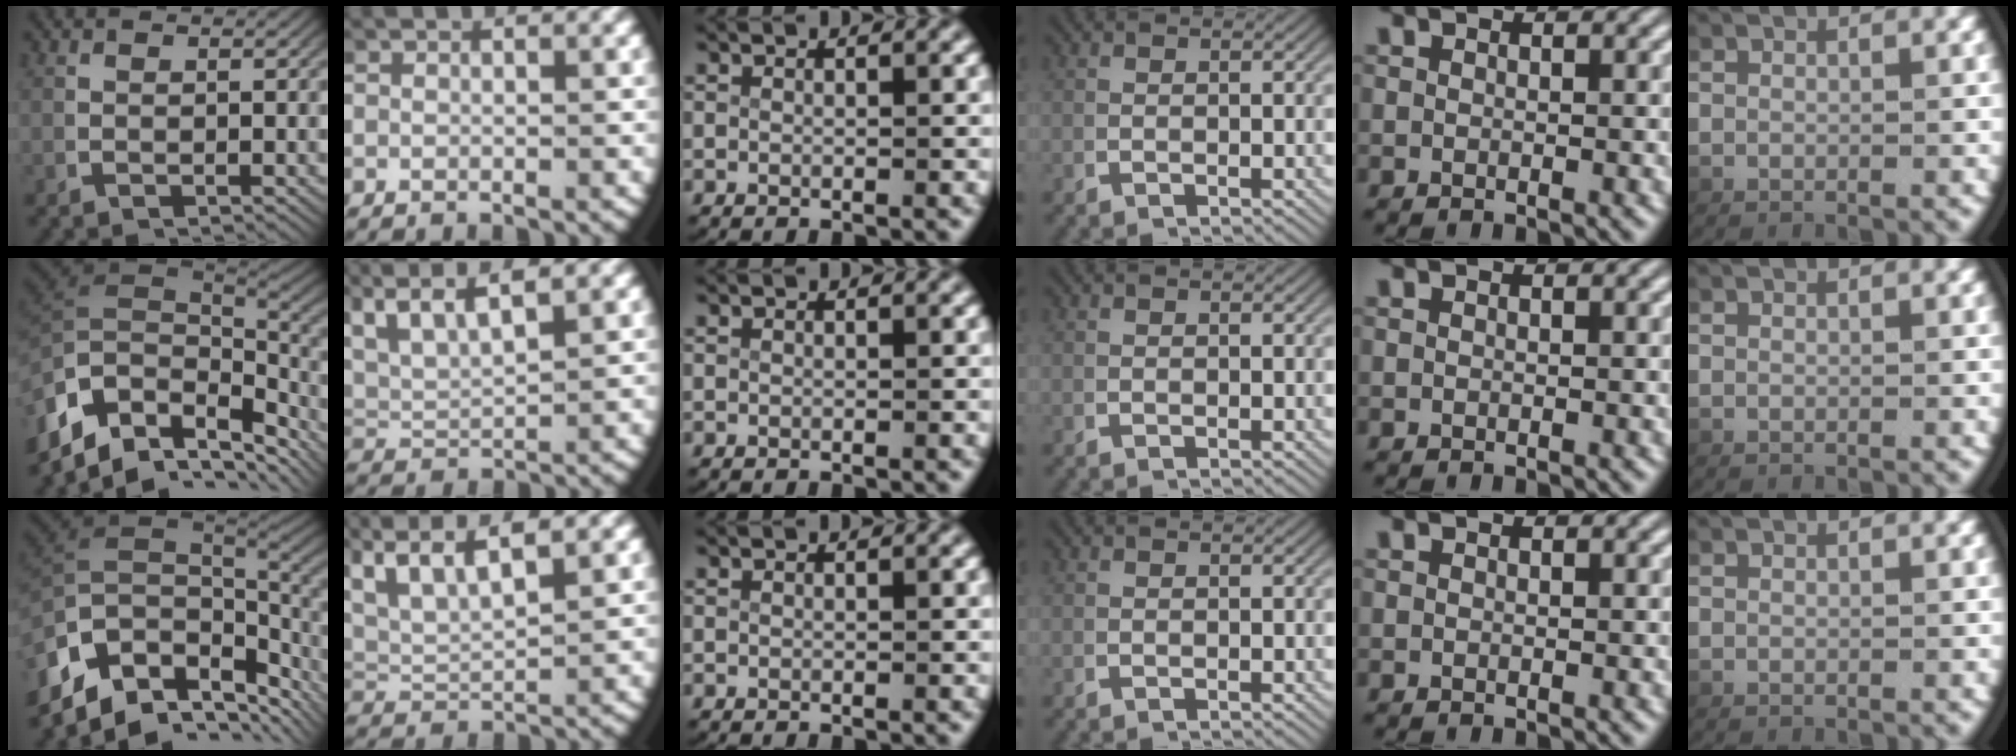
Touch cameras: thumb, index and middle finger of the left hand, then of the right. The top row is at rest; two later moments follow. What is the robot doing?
{"motion": "lift_and_place", "object": "coat"}